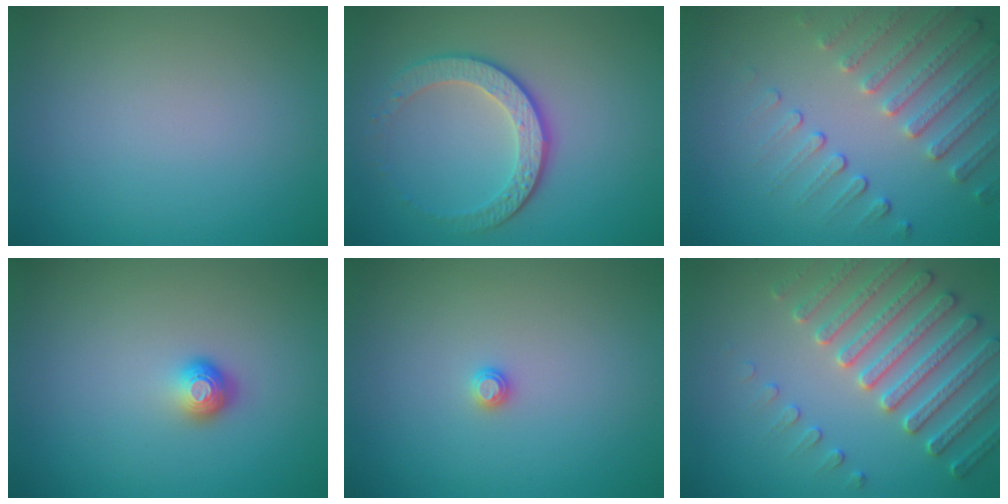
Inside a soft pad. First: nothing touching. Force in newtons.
{"total": 4.0, "press": 3.1, "slide": 2.5}
{"total": 4.5, "press": 3.5, "slide": 2.8}
{"total": 1.7, "press": 1.2, "slide": 1.3}
{"total": 0.8, "press": 0.8, "slide": 0.1}
{"total": 5.1, "press": 4.9, "slide": 1.3}